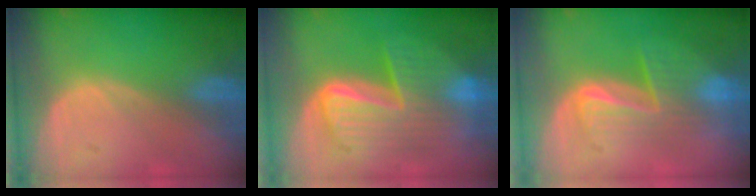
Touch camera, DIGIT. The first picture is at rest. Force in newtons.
{"total": 10.3, "press": 10.3, "slide": 0.9}
{"total": 6.2, "press": 6.1, "slide": 1.5}